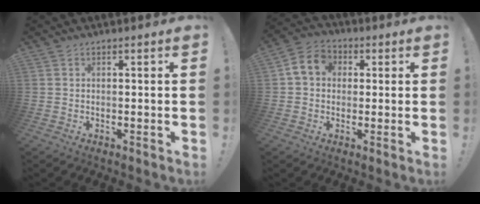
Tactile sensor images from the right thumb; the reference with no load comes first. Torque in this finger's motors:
{"motor_torque": [0.81, 0.81, 0.03, 0.02, 0.00]}